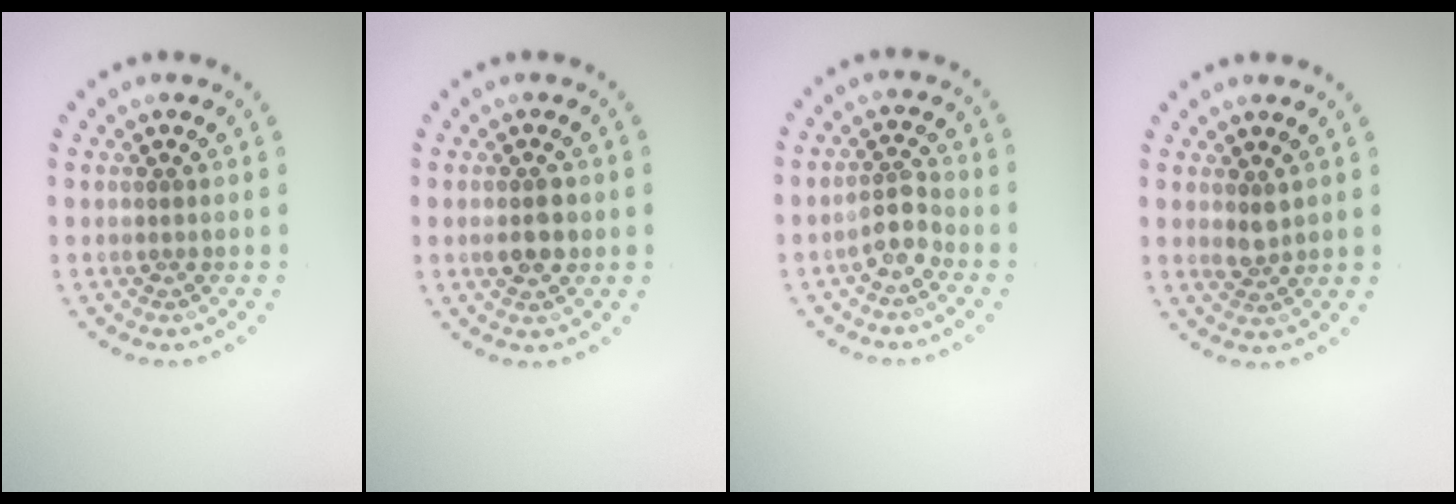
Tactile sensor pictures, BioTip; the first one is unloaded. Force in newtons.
{"total": 2.8, "press": 2.8, "slide": 0.2}
{"total": 2.5, "press": 2.2, "slide": 1.2}
{"total": 1.5, "press": 1.4, "slide": 0.6}